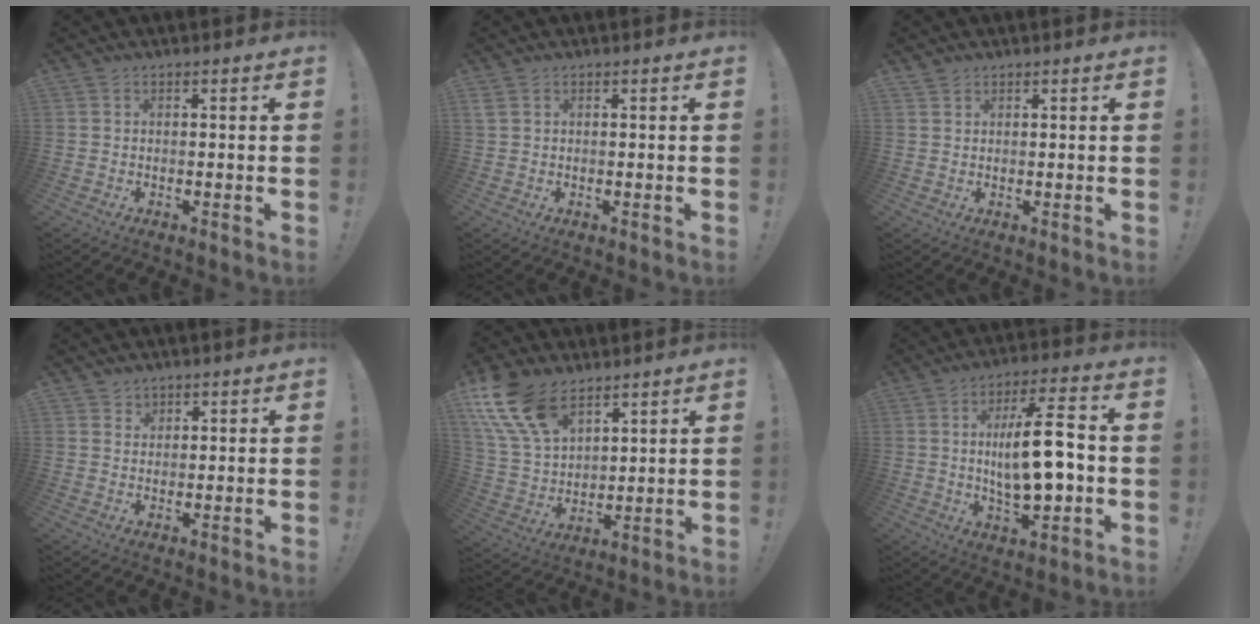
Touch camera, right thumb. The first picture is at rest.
{"total": 1.4, "force": [0.8, 0.8, 0.8], "torque": [-0.021, 0.003, 0.016]}
{"total": 2.1, "force": [1.8, 1.2, 0.0], "torque": [0.007, -0.013, 0.032]}
{"total": 2.2, "force": [1.8, 1.3, 0.1], "torque": [0.007, -0.013, 0.031]}
{"total": 17.5, "force": [11.1, 9.4, 9.7], "torque": [-0.218, -0.062, 0.210]}
{"total": 16.4, "force": [-0.3, 5.6, 15.5], "torque": [-0.265, 0.001, -0.014]}